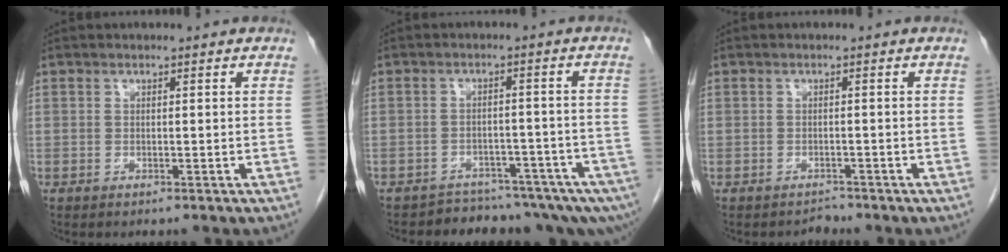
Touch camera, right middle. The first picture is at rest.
{"total": 8.6, "force": [-7.9, 2.6, 2.4], "torque": [-0.007, 0.033, -0.099]}
{"total": 1.2, "force": [-1.0, 0.3, -0.5], "torque": [0.009, -0.005, -0.019]}